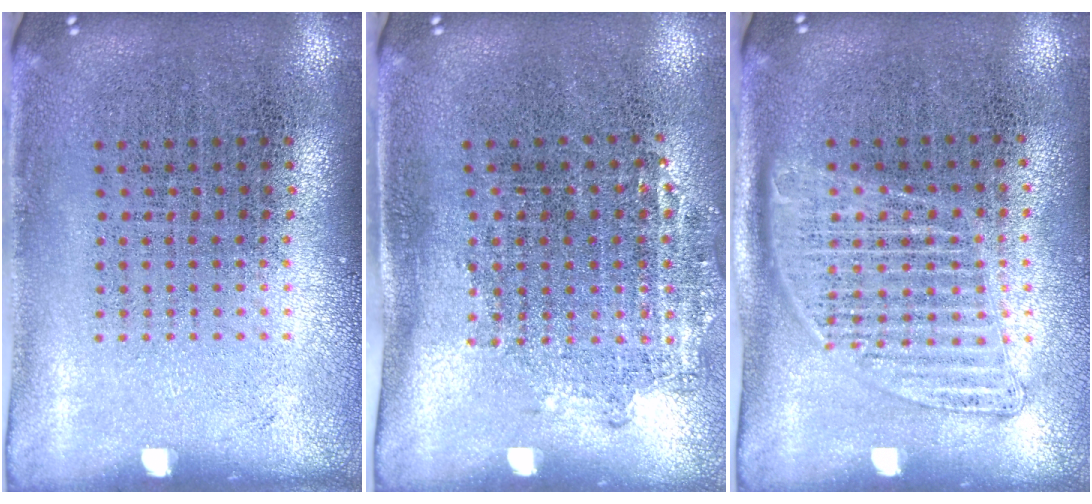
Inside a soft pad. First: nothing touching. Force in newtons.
{"total": 1.2, "press": 0.9, "slide": 0.8}
{"total": 1.4, "press": 1.3, "slide": 0.6}